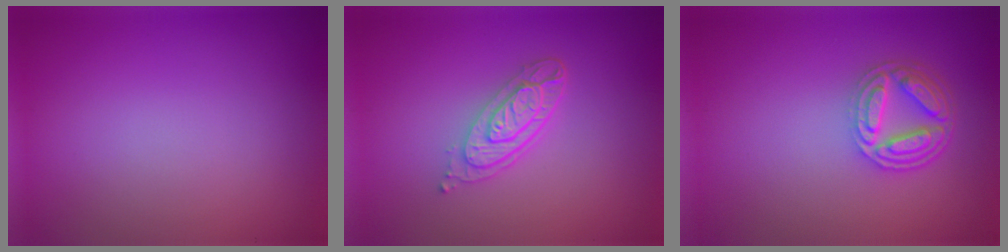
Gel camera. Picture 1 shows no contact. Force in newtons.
{"total": 3.9, "press": 2.8, "slide": 2.6}
{"total": 4.7, "press": 3.7, "slide": 3.0}